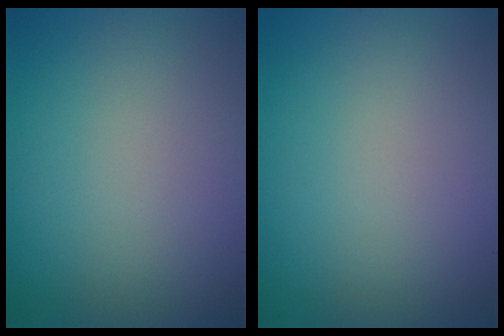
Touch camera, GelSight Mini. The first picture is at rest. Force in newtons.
{"total": 0.0}